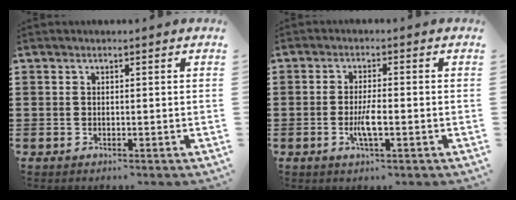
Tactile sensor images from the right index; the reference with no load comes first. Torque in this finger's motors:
{"motor_torque": [2.14, 0.00, 0.44, 0.11]}